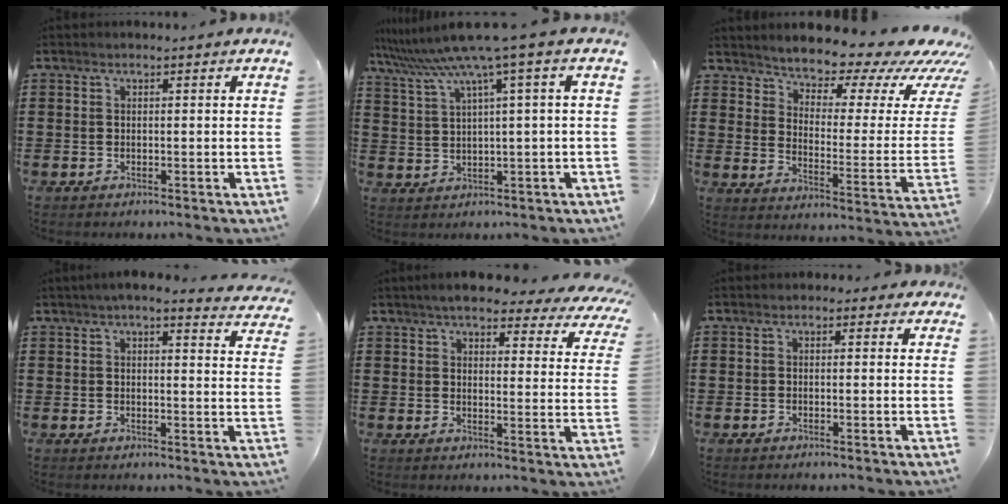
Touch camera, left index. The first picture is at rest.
{"total": 7.1, "force": [3.7, -0.6, 6.1], "torque": [-0.136, -0.029, 0.057]}
{"total": 6.2, "force": [5.8, 1.7, 1.4], "torque": [-0.037, -0.061, 0.093]}
{"total": 3.6, "force": [3.2, -0.1, 1.7], "torque": [-0.044, -0.009, 0.056]}
{"total": 5.4, "force": [4.9, 0.9, 2.2], "torque": [-0.053, -0.023, 0.084]}
{"total": 1.0, "force": [-0.2, 0.8, 0.4], "torque": [-0.011, 0.003, -0.005]}